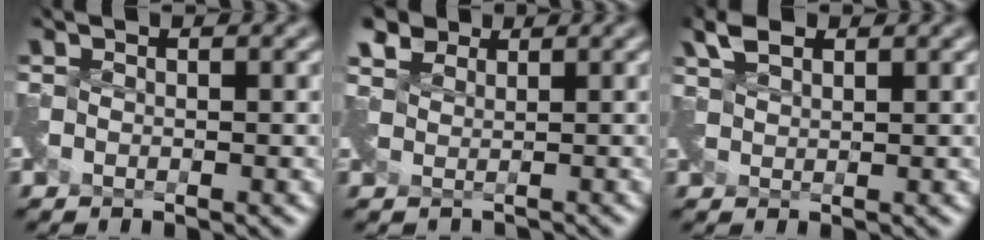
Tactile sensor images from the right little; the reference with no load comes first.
{"total": 3.2, "force": [2.4, 2.2, 0.1], "torque": [0.003, 0.003, 0.035]}
{"total": 2.7, "force": [2.3, 0.9, 1.1], "torque": [-0.028, 0.014, 0.047]}